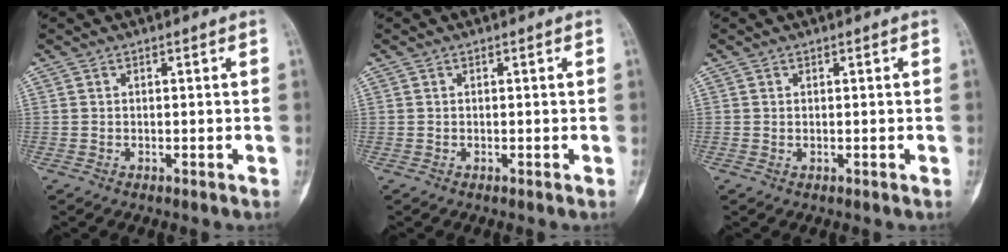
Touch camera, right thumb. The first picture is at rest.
{"total": 0.0}
{"total": 0.0}